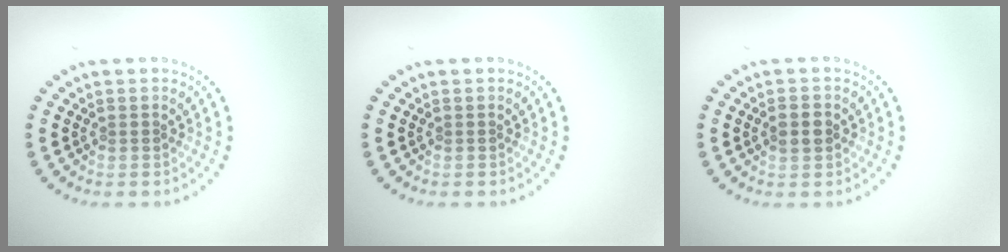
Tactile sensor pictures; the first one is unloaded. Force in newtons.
{"total": 0.0}
{"total": 2.2, "press": 2.2, "slide": 0.1}